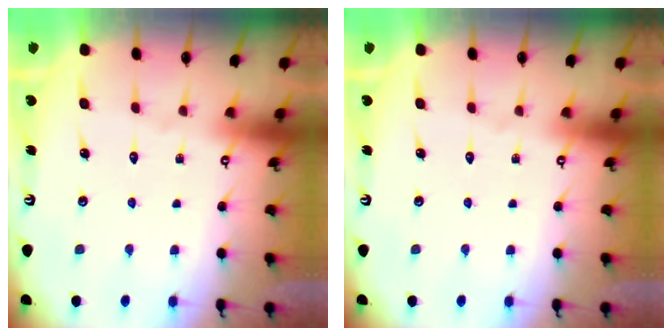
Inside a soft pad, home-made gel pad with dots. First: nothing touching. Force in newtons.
{"total": 0.0}